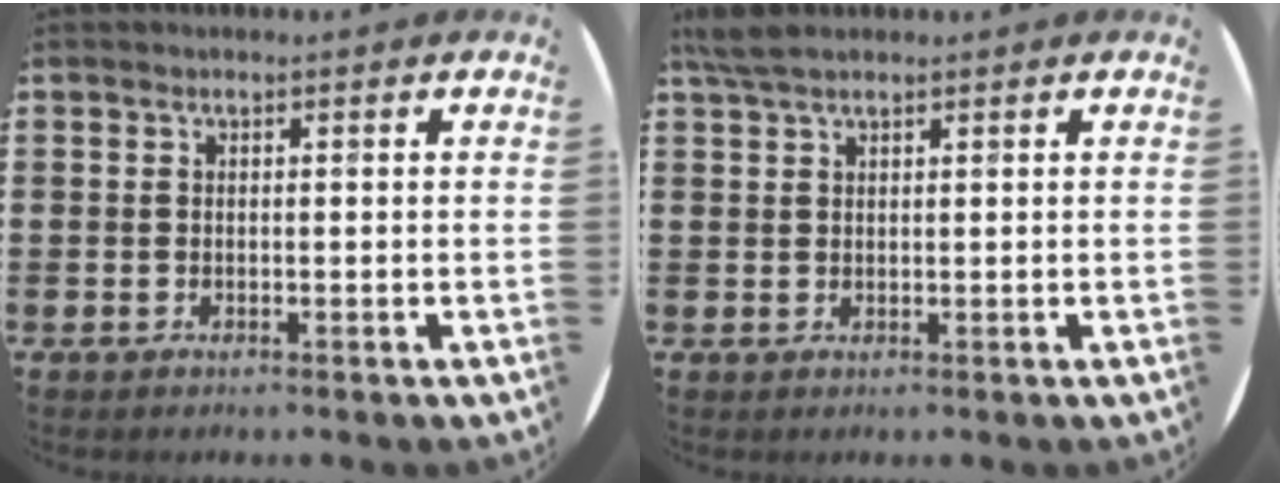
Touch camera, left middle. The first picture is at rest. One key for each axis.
{"total": 2.8, "fx": 2.2, "fy": 0.7, "fz": 1.6, "tx": -0.036, "ty": 0.006, "tz": 0.041}